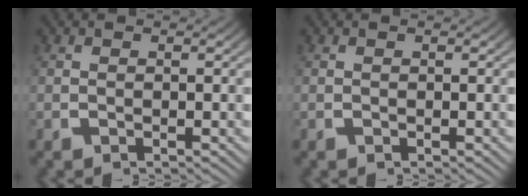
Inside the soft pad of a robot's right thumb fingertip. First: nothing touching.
{"total": 0.0}